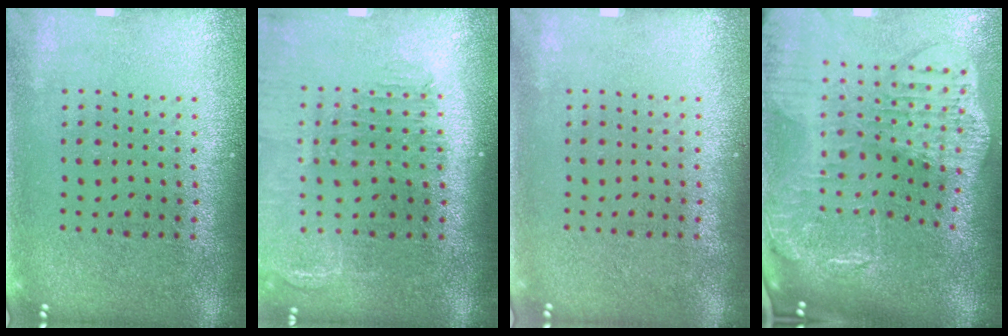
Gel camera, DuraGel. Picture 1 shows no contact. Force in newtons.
{"total": 1.5, "press": 1.5, "slide": 0.0}
{"total": 0.0}
{"total": 3.4, "press": 2.7, "slide": 2.0}